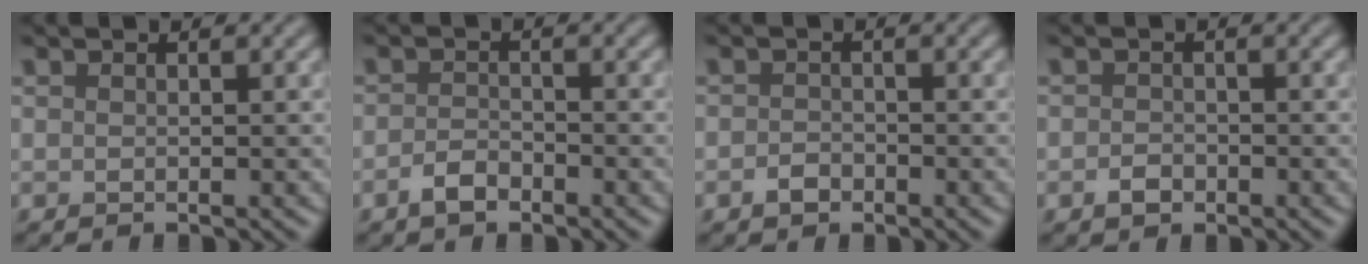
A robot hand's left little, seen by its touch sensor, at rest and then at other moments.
{"total": 2.0, "force": [-1.5, 1.0, 0.9], "torque": [-0.015, 0.004, -0.033]}
{"total": 1.5, "force": [-1.0, 1.0, 0.5], "torque": [-0.006, 0.001, -0.025]}
{"total": 1.5, "force": [-0.8, 1.1, 0.7], "torque": [-0.009, -0.001, -0.022]}